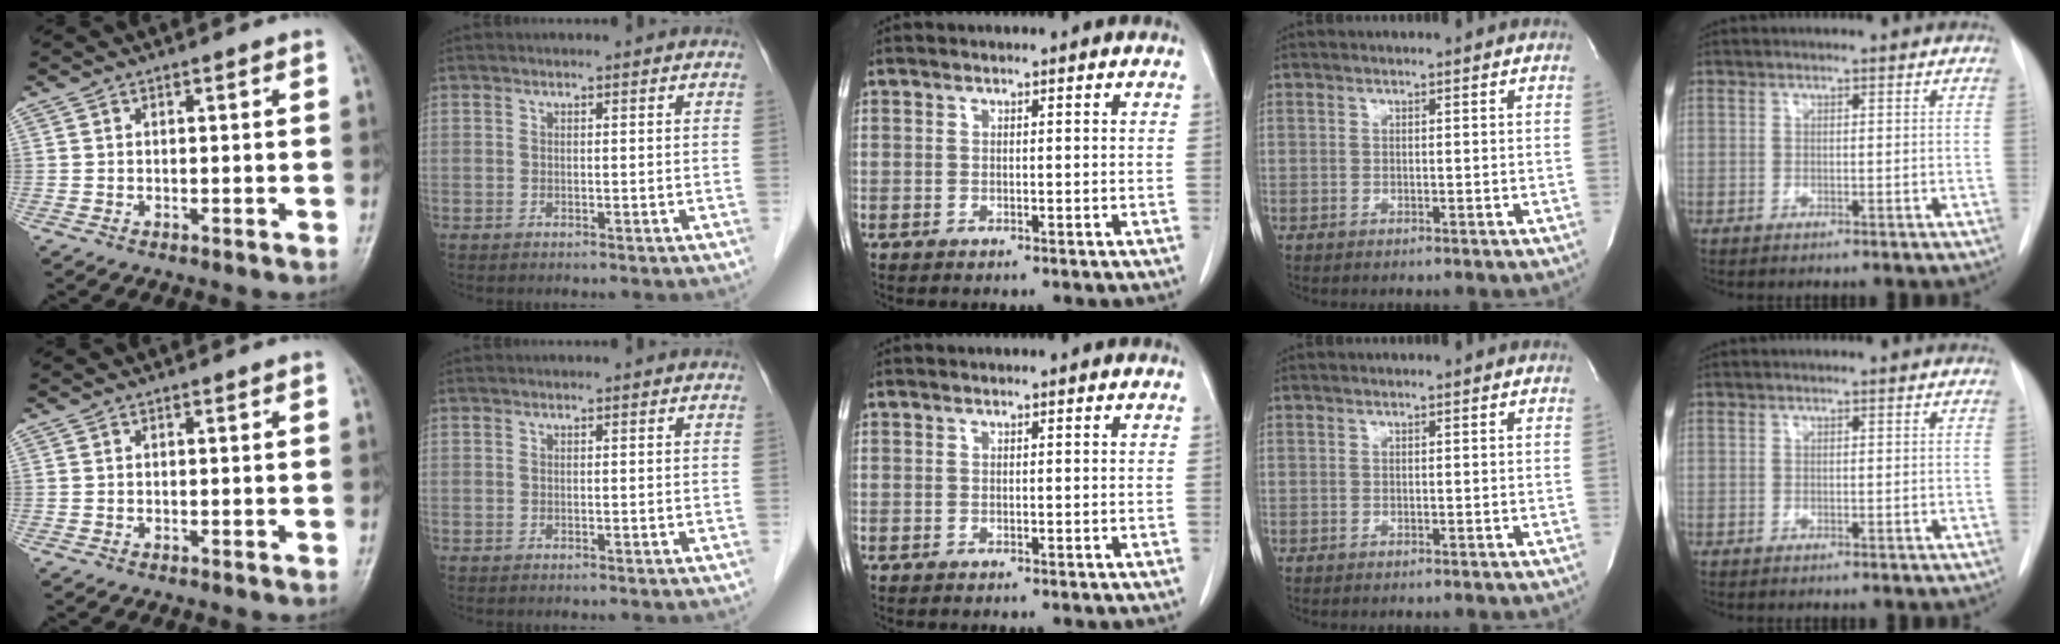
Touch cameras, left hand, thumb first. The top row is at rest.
{}